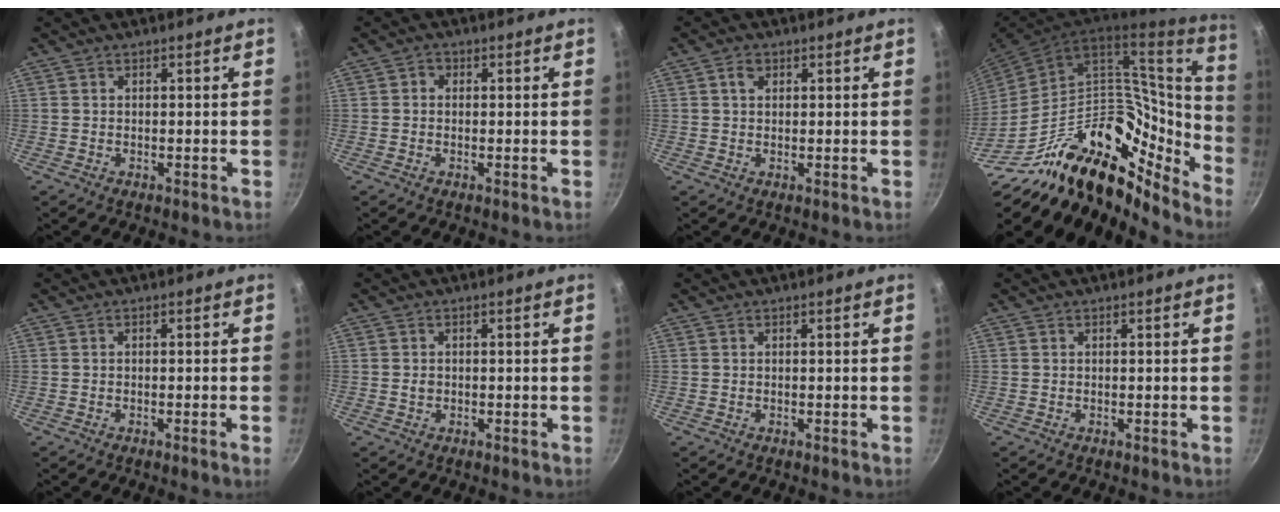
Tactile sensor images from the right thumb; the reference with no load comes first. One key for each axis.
{"total": 1.4, "fx": 0.2, "fy": 1.3, "fz": 0.5, "tx": -0.005, "ty": 0.005, "tz": 0.000}
{"total": 2.1, "fx": 1.0, "fy": 1.5, "fz": 1.1, "tx": -0.012, "ty": -0.002, "tz": 0.014}
{"total": 28.7, "fx": -17.3, "fy": 15.0, "fz": 17.2, "tx": -0.204, "ty": 0.103, "tz": -0.301}
{"total": 1.3, "fx": -0.6, "fy": -0.3, "fz": 1.1, "tx": -0.027, "ty": 0.003, "tz": -0.009}
{"total": 1.0, "fx": 0.0, "fy": 1.0, "fz": 0.3, "tx": -0.001, "ty": 0.001, "tz": 0.002}
{"total": 0.0}
{"total": 0.0}